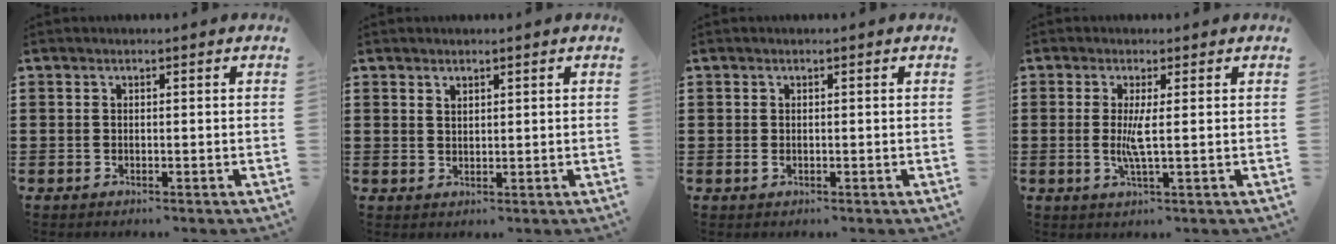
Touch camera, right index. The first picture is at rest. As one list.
[{"total": 1.4, "force": [1.3, 0.6, 0.2], "torque": [-0.006, 0.001, 0.025]}, {"total": 0.6, "force": [-0.1, 0.3, 0.5], "torque": [-0.012, -0.002, -0.001]}, {"total": 3.5, "force": [0.1, 0.0, 3.5], "torque": [-0.073, -0.009, -0.002]}]